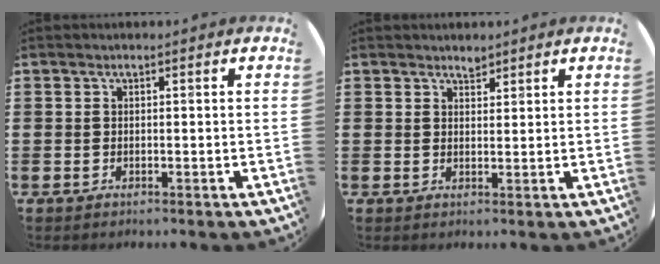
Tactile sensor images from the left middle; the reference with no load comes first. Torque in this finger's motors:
{"motor_torque": [0.13, -0.03, -0.01, 0.02]}